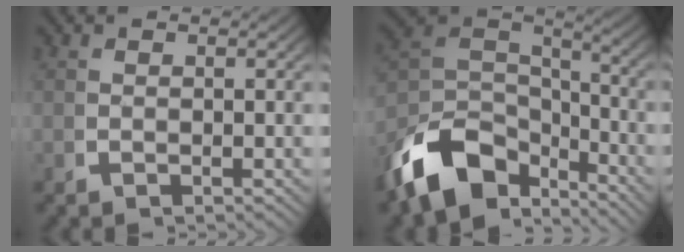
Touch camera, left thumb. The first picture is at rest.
{"total": 12.1, "force": [-3.6, 8.1, 8.3], "torque": [-0.188, -0.035, -0.046]}